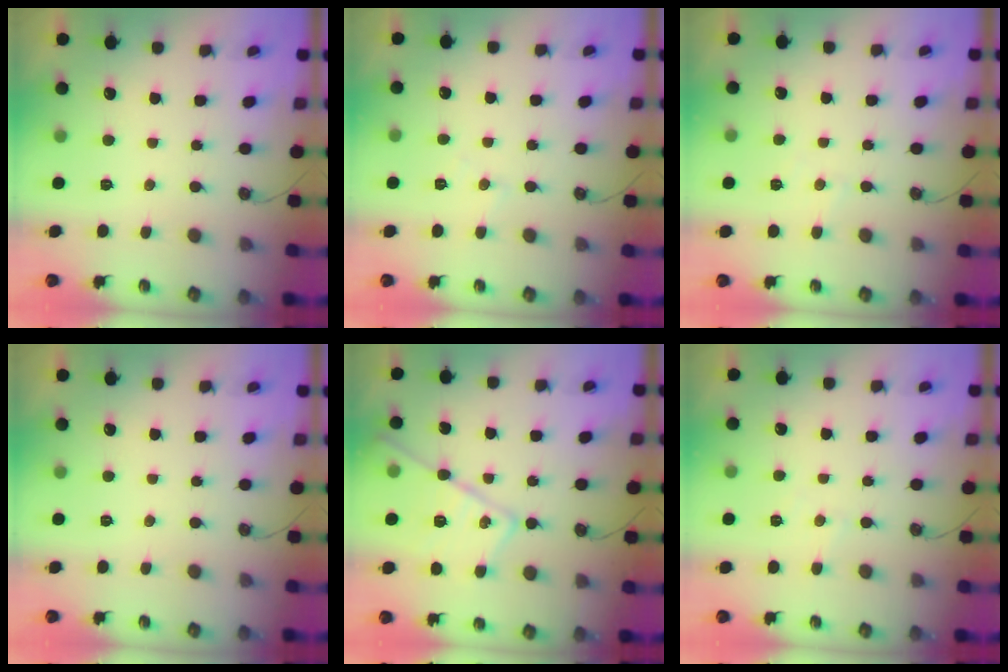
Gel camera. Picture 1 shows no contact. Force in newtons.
{"total": 4.7, "press": 4.6, "slide": 0.9}
{"total": 3.3, "press": 3.2, "slide": 0.5}
{"total": 0.0}
{"total": 17.8, "press": 17.7, "slide": 1.9}
{"total": 3.3, "press": 3.2, "slide": 0.5}